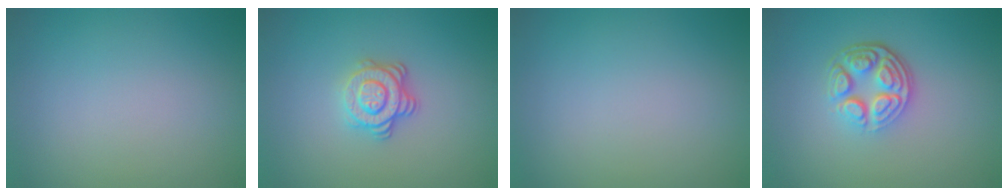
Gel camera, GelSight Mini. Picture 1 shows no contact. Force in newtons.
{"total": 3.4, "press": 2.9, "slide": 1.8}
{"total": 0.0}
{"total": 4.8, "press": 3.5, "slide": 3.3}